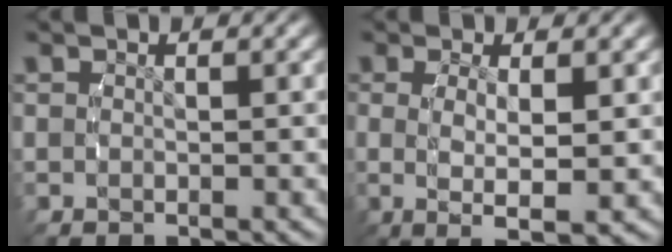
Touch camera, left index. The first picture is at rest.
{"total": 4.9, "force": [-0.3, 1.6, 4.7], "torque": [-0.091, -0.013, 0.006]}